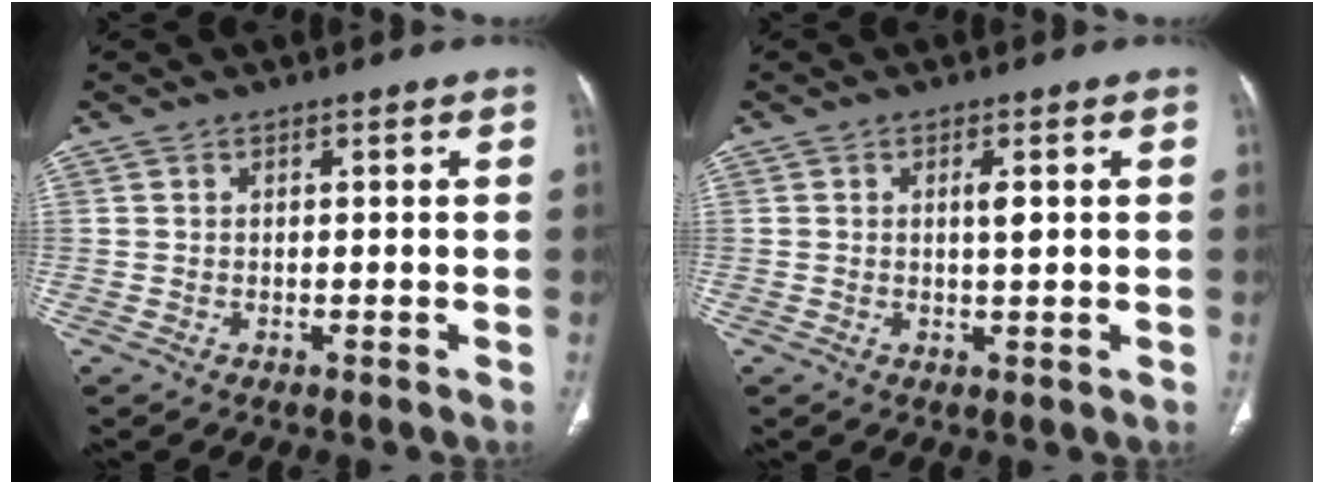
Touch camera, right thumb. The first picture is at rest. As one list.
[{"total": 2.2, "force": [0.5, 0.6, 2.1], "torque": [-0.036, -0.002, 0.008]}]